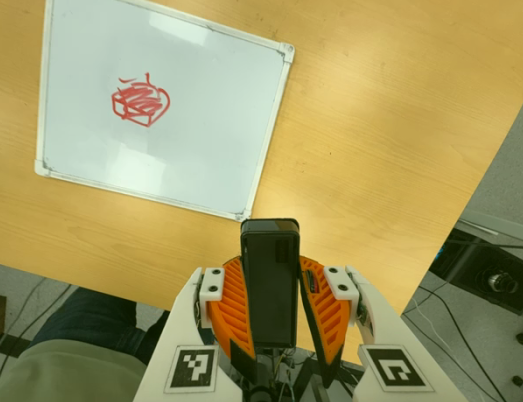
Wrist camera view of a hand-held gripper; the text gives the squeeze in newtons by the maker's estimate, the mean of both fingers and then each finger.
{"total": 10.0, "left": 8.2, "right": 11.9}